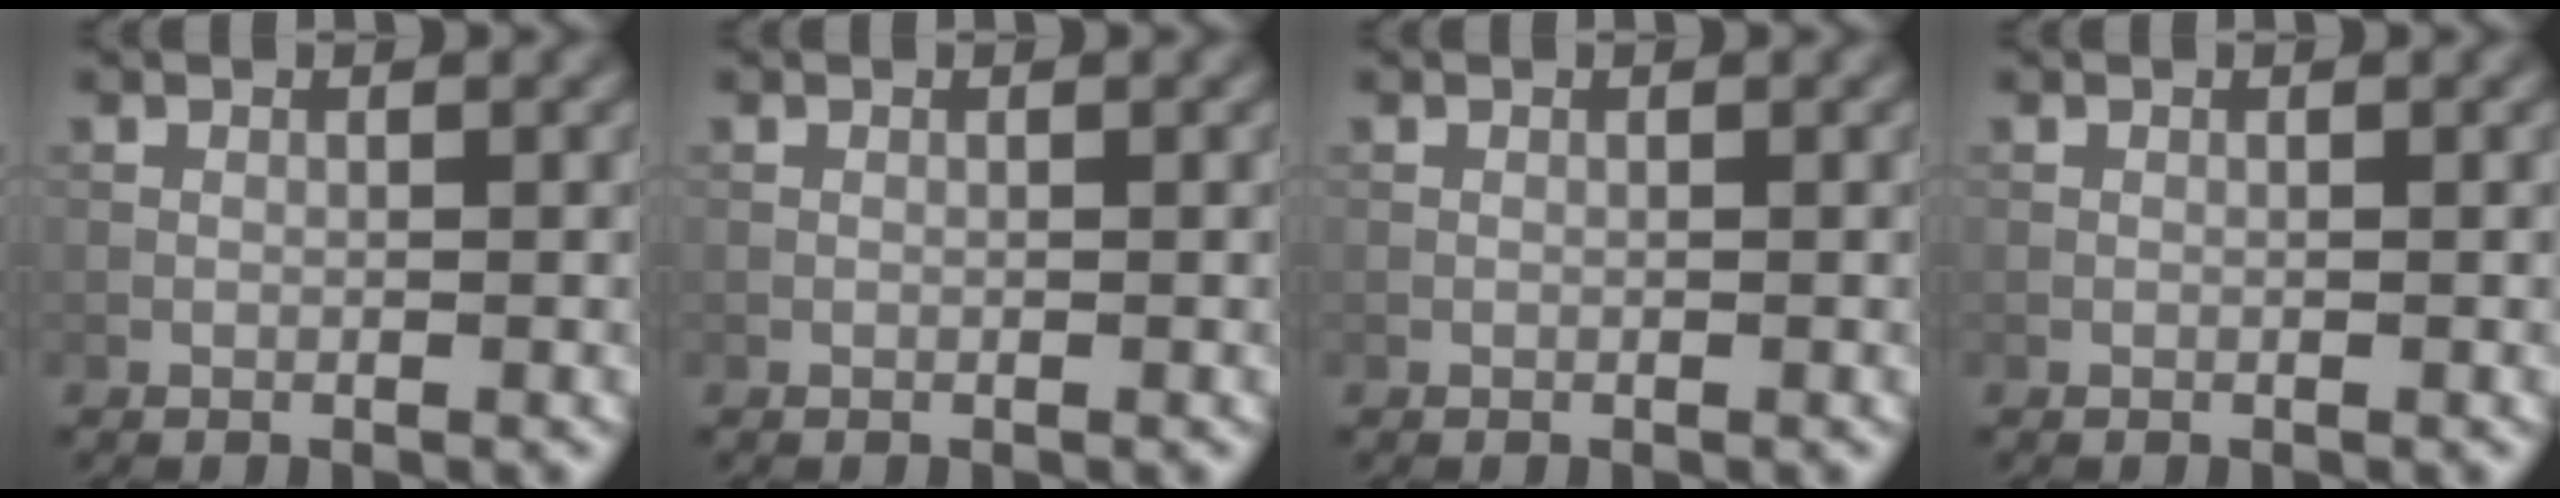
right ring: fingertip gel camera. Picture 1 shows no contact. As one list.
[{"total": 0.0}, {"total": 0.0}, {"total": 0.0}]